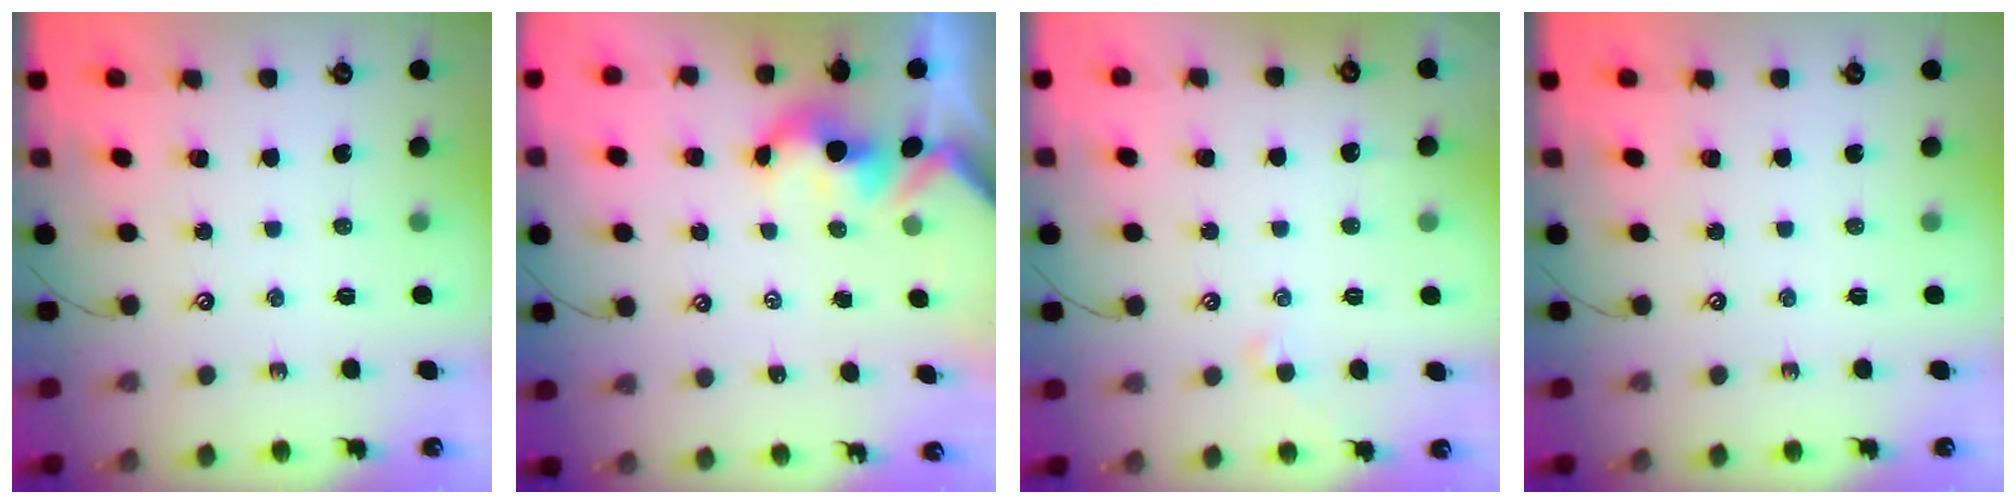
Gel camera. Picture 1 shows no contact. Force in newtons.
{"total": 2.4, "press": 2.4, "slide": 0.3}
{"total": 0.5, "press": 0.2, "slide": 0.5}
{"total": 0.0}